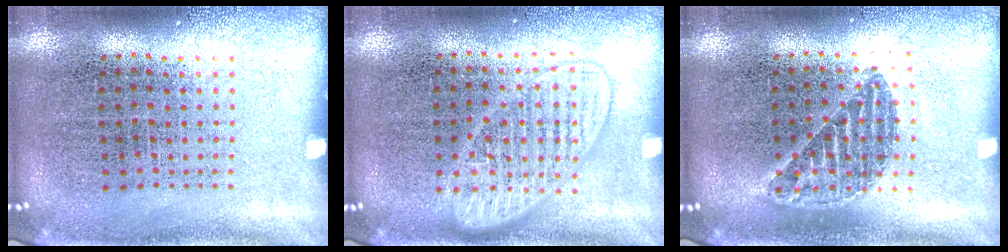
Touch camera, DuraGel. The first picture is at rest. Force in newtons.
{"total": 1.8, "press": 1.8, "slide": 0.3}
{"total": 1.1, "press": 1.0, "slide": 0.4}